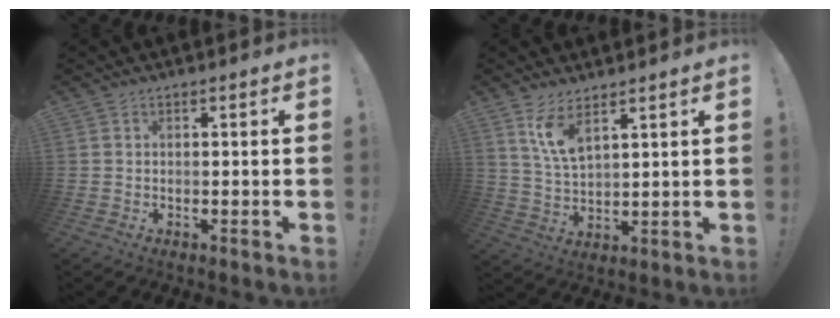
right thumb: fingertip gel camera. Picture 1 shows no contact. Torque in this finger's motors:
{"motor_torque": [0.84, 0.97, -0.05, 0.47, 0.05]}